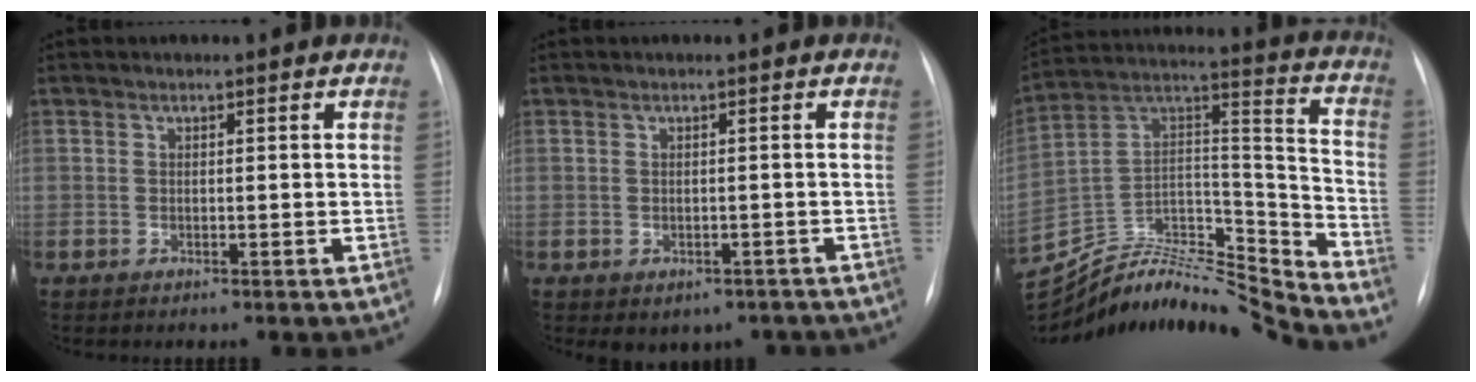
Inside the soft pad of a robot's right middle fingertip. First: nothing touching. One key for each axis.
{"total": 4.9, "fx": -3.5, "fy": 3.2, "fz": 1.3, "tx": -0.004, "ty": 0.020, "tz": -0.037}
{"total": 24.8, "fx": -24.3, "fy": 1.5, "fz": 5.1, "tx": -0.117, "ty": 0.036, "tz": -0.397}